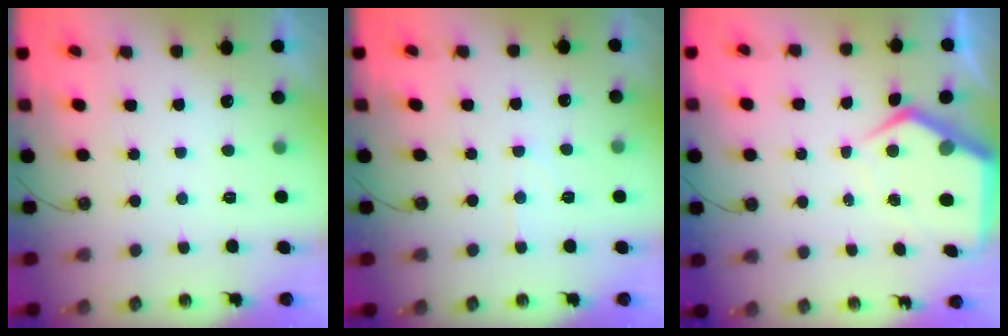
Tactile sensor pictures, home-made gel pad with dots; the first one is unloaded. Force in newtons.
{"total": 4.1, "press": 4.0, "slide": 0.6}
{"total": 7.7, "press": 7.7, "slide": 0.8}